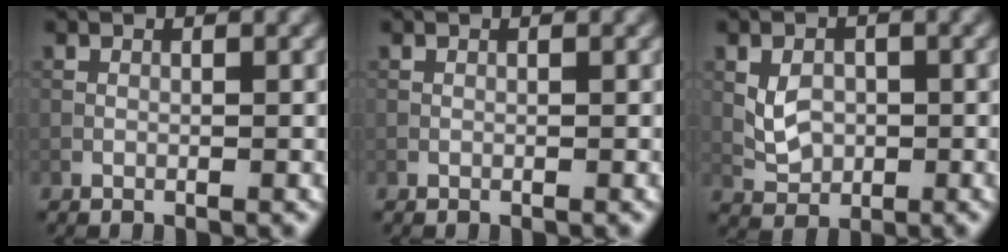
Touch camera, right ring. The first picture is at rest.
{"total": 0.0}
{"total": 2.6, "force": [0.2, 2.1, 1.5], "torque": [-0.033, -0.001, 0.007]}